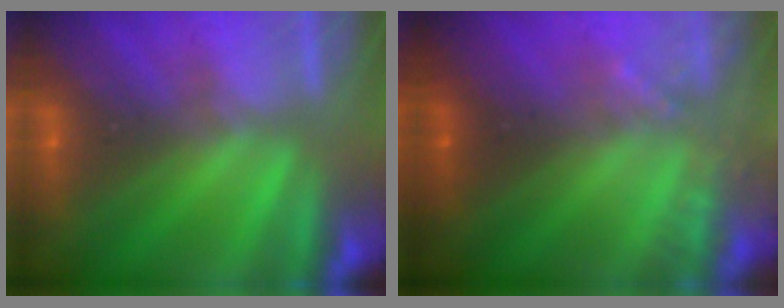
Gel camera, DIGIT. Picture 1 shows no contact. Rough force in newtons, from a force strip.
{"total": 2.1}